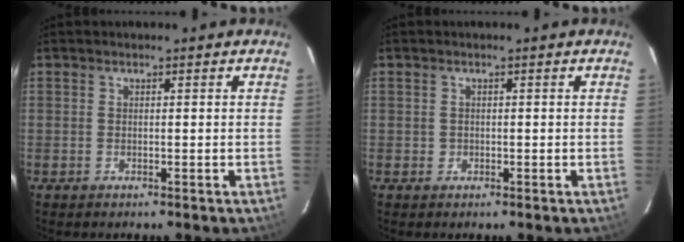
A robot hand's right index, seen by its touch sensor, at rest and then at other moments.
{"total": 0.8, "force": [-0.2, 0.8, 0.0], "torque": [0.003, 0.001, 0.000]}